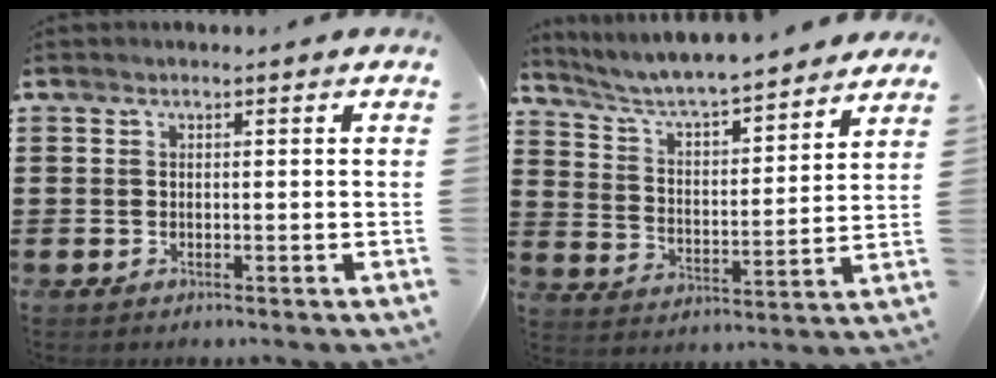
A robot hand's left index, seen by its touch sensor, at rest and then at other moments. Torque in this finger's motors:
{"motor_torque": [2.14, 0.00, 0.56, 0.11]}